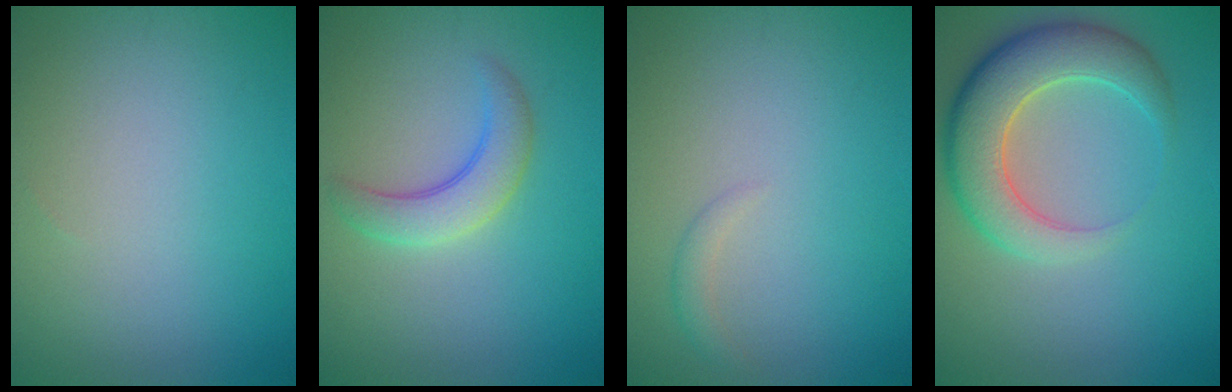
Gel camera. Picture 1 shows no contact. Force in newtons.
{"total": 3.5, "press": 3.5, "slide": 0.3}
{"total": 1.0, "press": 1.0, "slide": 0.0}
{"total": 6.8, "press": 6.7, "slide": 0.6}